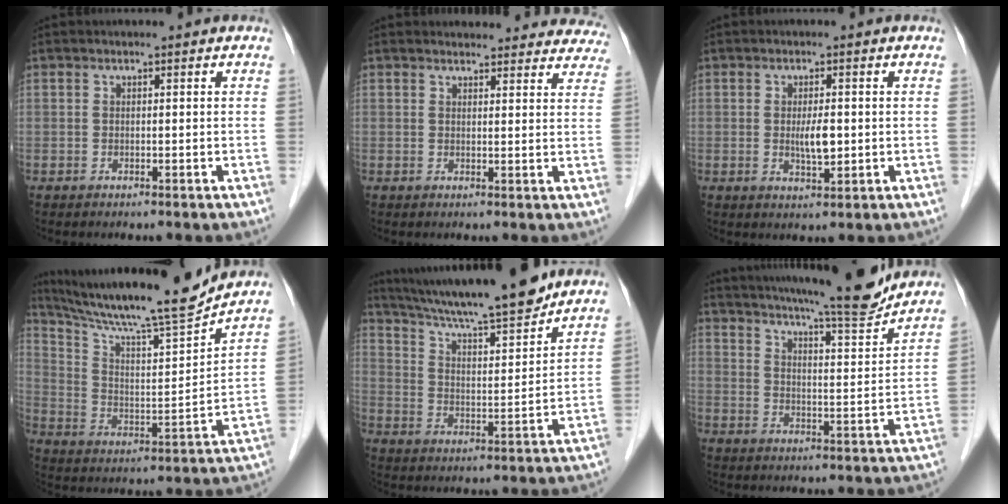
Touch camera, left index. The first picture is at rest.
{"total": 17.3, "force": [16.5, 4.7, 2.9], "torque": [-0.007, -0.020, 0.167]}
{"total": 3.3, "force": [0.0, 0.8, 3.2], "torque": [-0.060, -0.004, 0.002]}
{"total": 18.1, "force": [16.1, -0.6, 8.2], "torque": [-0.149, -0.012, 0.262]}
{"total": 17.5, "force": [15.4, 0.4, 8.3], "torque": [-0.141, 0.006, 0.247]}
{"total": 16.5, "force": [14.9, 0.1, 7.1], "torque": [-0.113, -0.023, 0.208]}